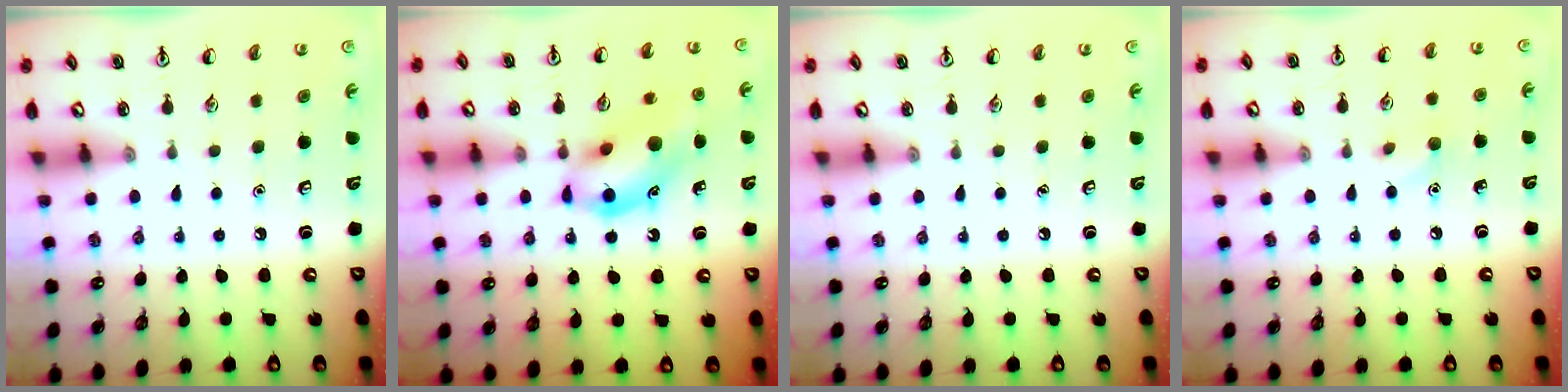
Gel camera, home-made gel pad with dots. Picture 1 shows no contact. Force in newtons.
{"total": 12.8, "press": 12.6, "slide": 2.4}
{"total": 0.0}
{"total": 5.6, "press": 5.3, "slide": 1.7}